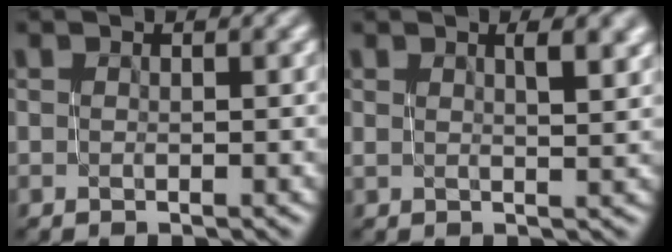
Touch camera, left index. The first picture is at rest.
{"total": 2.9, "force": [1.3, 0.9, 2.5], "torque": [-0.027, 0.002, 0.018]}